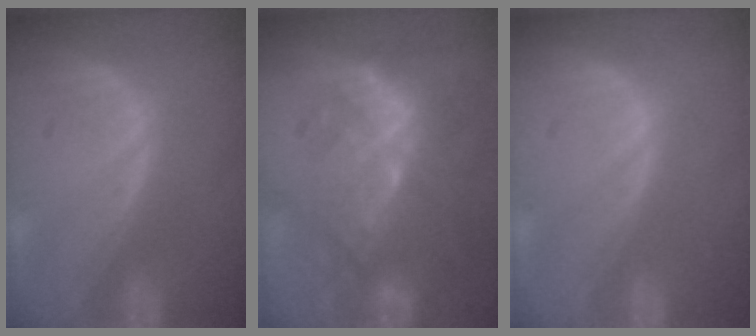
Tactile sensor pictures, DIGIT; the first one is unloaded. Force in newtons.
{"total": 9.3, "press": 8.6, "slide": 3.4}
{"total": 0.0}